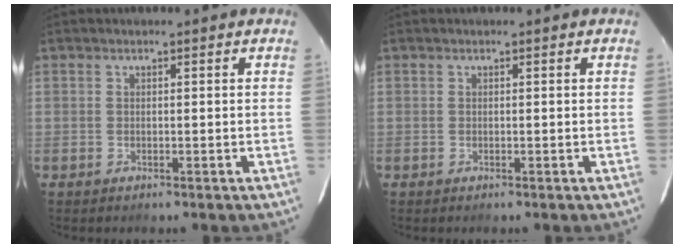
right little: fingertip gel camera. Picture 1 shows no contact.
{"total": 0.0}